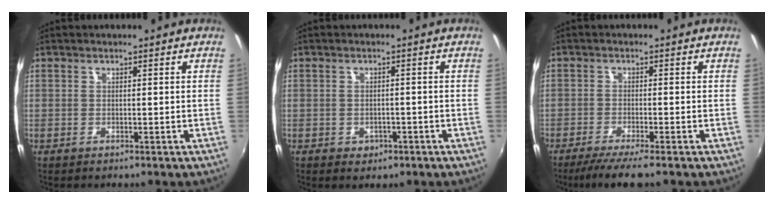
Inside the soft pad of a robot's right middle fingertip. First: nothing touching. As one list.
[{"total": 2.8, "force": [-1.3, 2.2, 1.2], "torque": [-0.026, -0.003, -0.013]}, {"total": 5.5, "force": [-4.4, -0.1, 3.3], "torque": [-0.076, -0.018, -0.075]}]